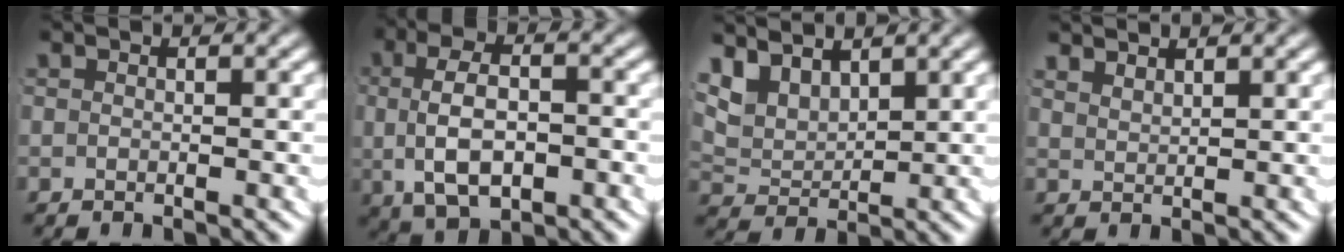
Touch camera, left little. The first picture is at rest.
{"total": 6.4, "force": [-0.5, 3.7, 5.2], "torque": [-0.100, -0.003, -0.004]}
{"total": 6.7, "force": [2.9, 5.3, 2.8], "torque": [-0.080, -0.002, 0.042]}
{"total": 2.2, "force": [2.1, 0.0, 0.4], "torque": [-0.007, -0.005, 0.046]}